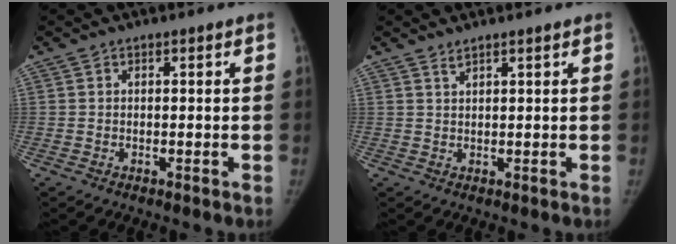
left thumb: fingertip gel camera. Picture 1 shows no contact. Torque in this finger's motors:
{"motor_torque": [0.16, -0.03, -0.23, 0.21, -0.06]}